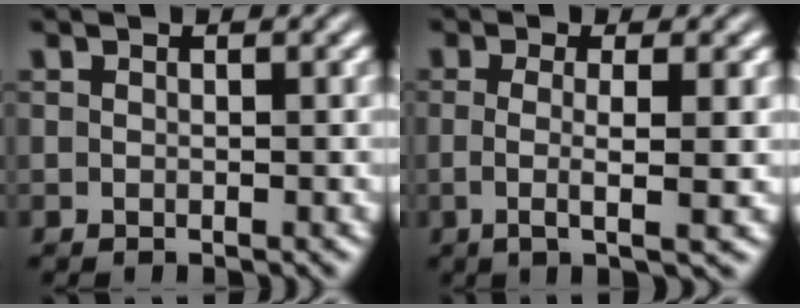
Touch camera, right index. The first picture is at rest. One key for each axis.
{"total": 3.4, "fx": -0.2, "fy": -0.7, "fz": 3.4, "tx": -0.057, "ty": -0.011, "tz": 0.003}